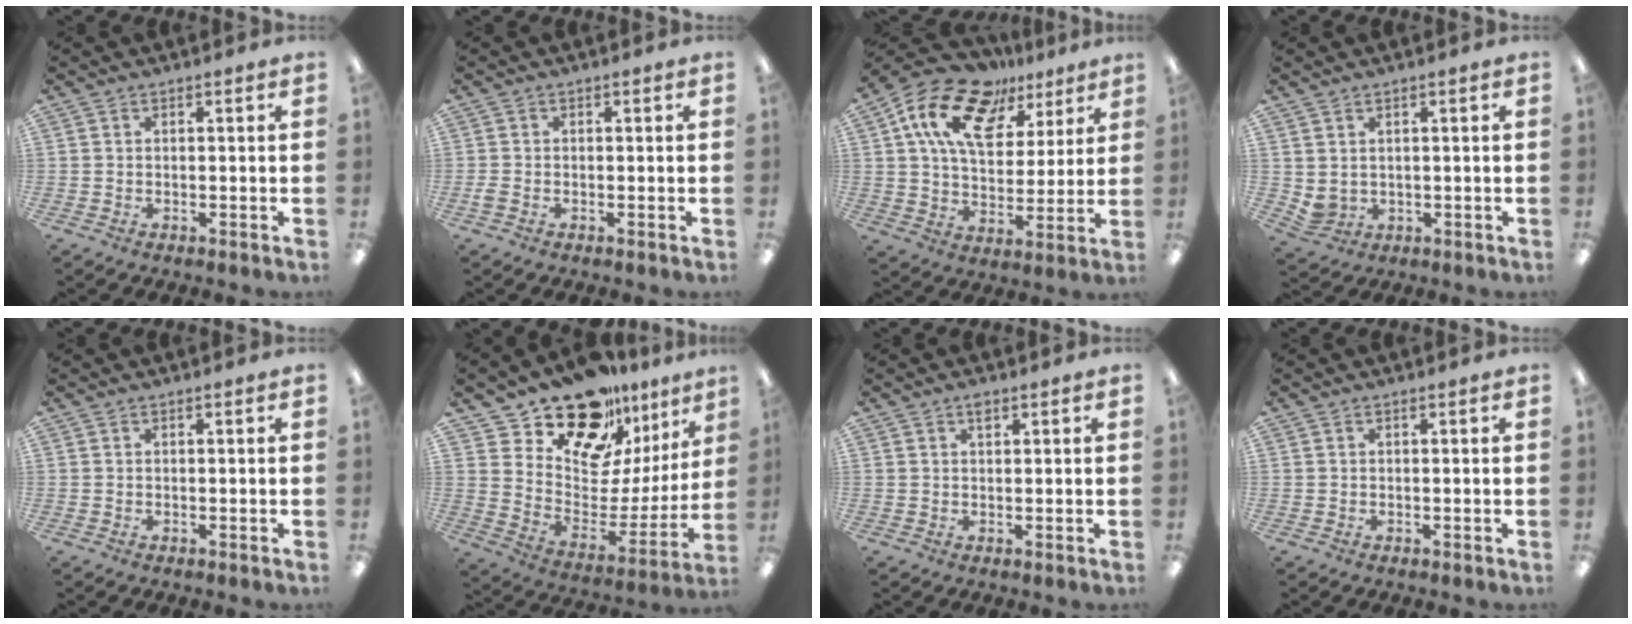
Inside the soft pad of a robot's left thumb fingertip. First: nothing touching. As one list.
[{"total": 1.3, "force": [-0.5, 0.8, 0.9], "torque": [-0.015, 0.001, -0.009]}, {"total": 18.4, "force": [10.5, 10.9, 10.4], "torque": [-0.194, -0.036, 0.193]}, {"total": 2.6, "force": [1.4, 2.0, 0.8], "torque": [-0.019, -0.004, 0.027]}, {"total": 0.0}, {"total": 18.3, "force": [15.5, 8.2, 5.5], "torque": [-0.102, -0.127, 0.274]}, {"total": 1.4, "force": [0.8, 0.7, 0.9], "torque": [-0.012, -0.002, 0.013]}, {"total": 0.0}]